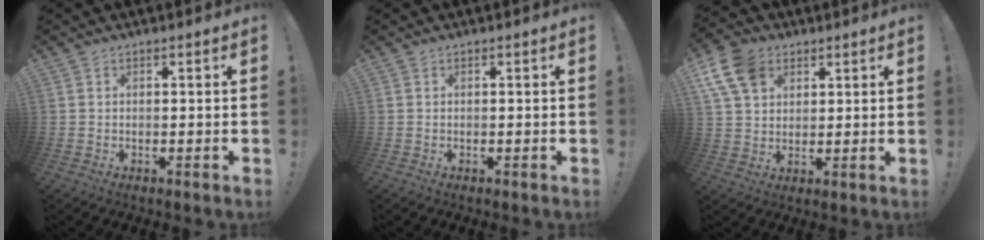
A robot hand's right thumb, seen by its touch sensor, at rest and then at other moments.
{"total": 0.0}
{"total": 11.9, "force": [5.5, 8.4, 6.3], "torque": [-0.121, -0.018, 0.108]}